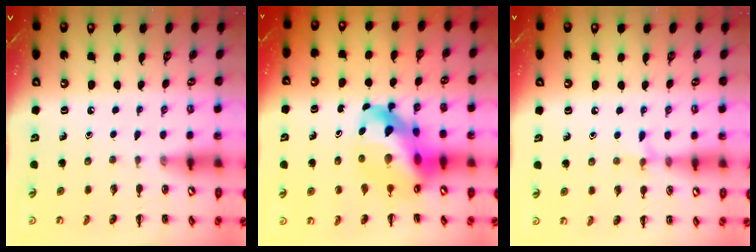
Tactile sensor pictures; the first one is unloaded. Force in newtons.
{"total": 16.0, "press": 15.4, "slide": 4.1}
{"total": 5.6, "press": 5.4, "slide": 1.5}